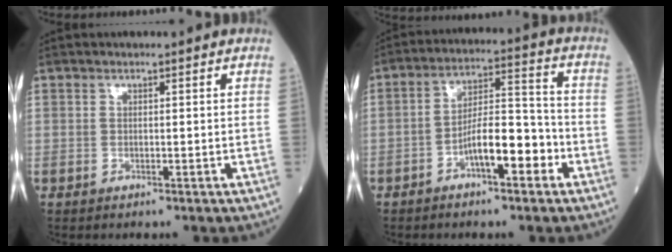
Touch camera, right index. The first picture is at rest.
{"total": 9.0, "force": [-4.0, 2.3, 7.7], "torque": [-0.134, 0.021, -0.068]}